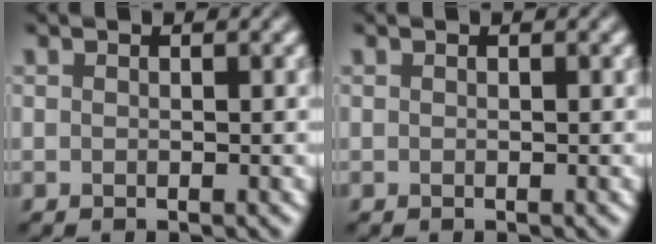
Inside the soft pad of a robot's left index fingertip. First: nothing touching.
{"total": 0.0}